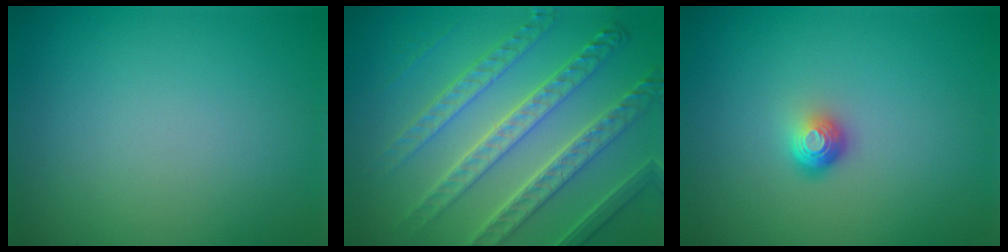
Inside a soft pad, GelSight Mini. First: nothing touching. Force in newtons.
{"total": 6.2, "press": 5.6, "slide": 2.7}
{"total": 1.8, "press": 1.2, "slide": 1.4}